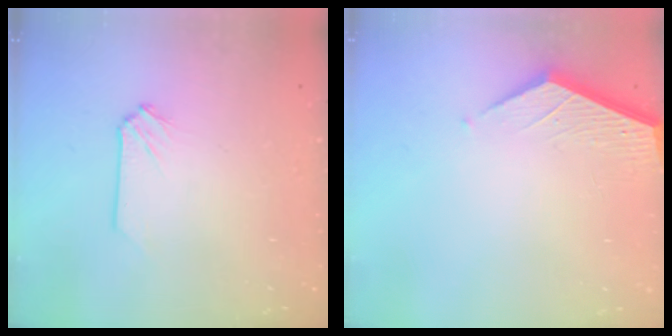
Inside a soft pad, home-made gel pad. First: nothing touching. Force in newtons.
{"total": 3.6, "press": 3.6, "slide": 0.4}